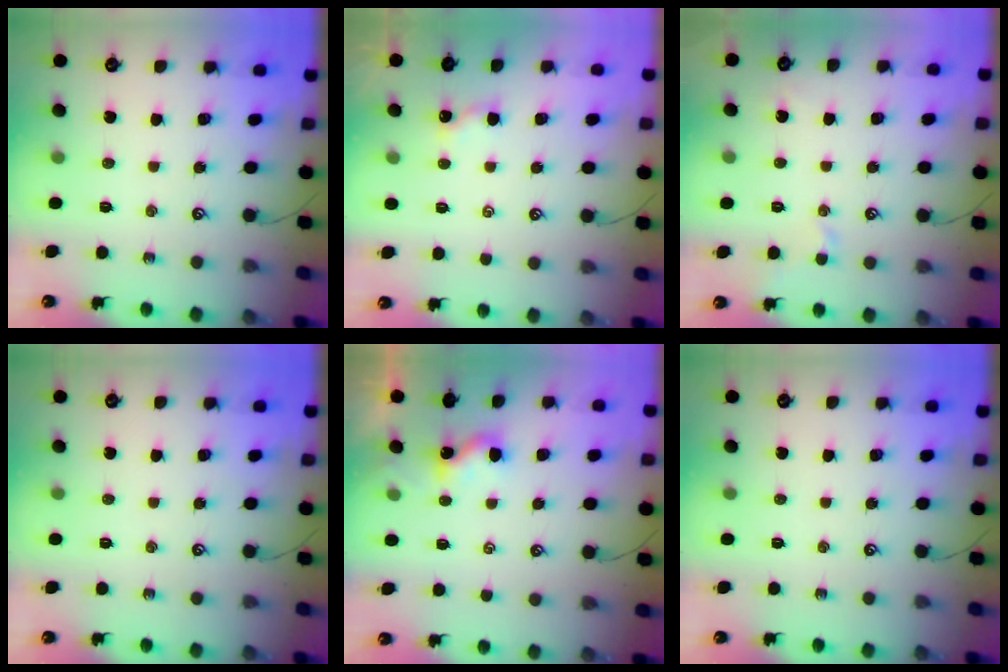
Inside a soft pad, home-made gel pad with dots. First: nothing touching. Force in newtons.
{"total": 2.1, "press": 2.1, "slide": 0.2}
{"total": 1.0, "press": 0.9, "slide": 0.5}
{"total": 0.0}
{"total": 1.9, "press": 1.9, "slide": 0.1}
{"total": 0.0}